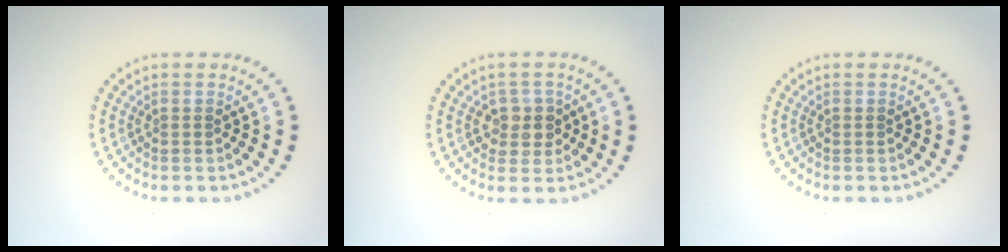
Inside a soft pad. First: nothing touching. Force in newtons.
{"total": 2.2, "press": 2.0, "slide": 0.8}
{"total": 0.0}